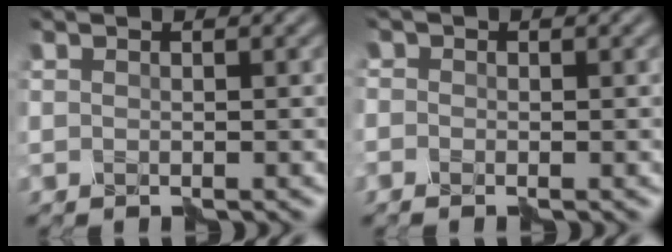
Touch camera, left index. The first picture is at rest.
{"total": 1.5, "force": [-0.9, 1.0, 0.7], "torque": [-0.008, -0.002, -0.018]}